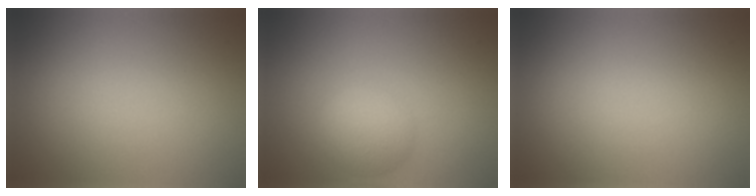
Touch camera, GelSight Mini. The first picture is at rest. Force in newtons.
{"total": 3.4, "press": 3.4, "slide": 0.2}
{"total": 0.0}